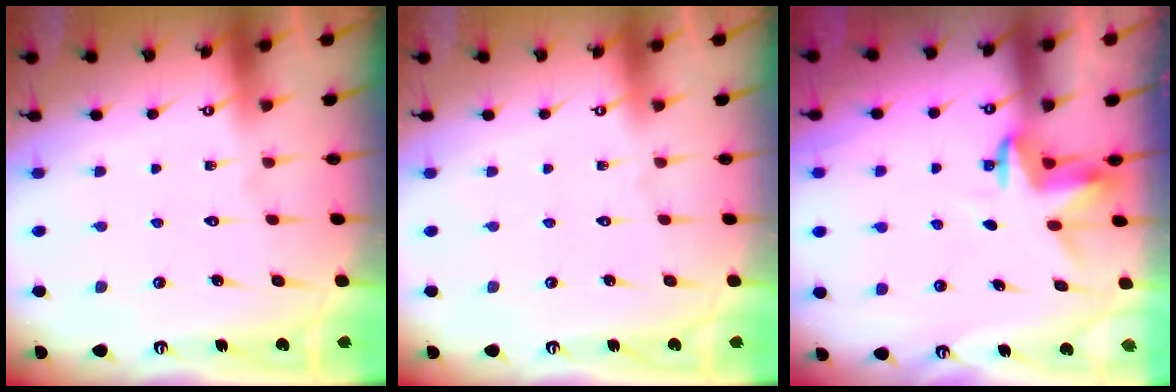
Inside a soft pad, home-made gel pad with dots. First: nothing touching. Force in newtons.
{"total": 0.0}
{"total": 3.7, "press": 3.7, "slide": 0.2}